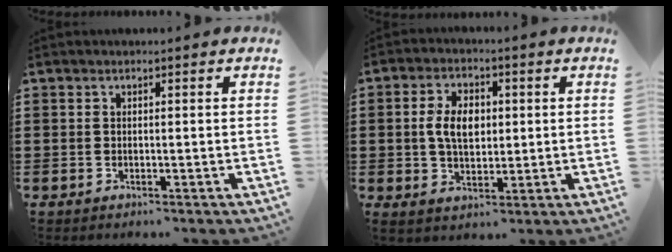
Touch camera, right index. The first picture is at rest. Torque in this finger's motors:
{"motor_torque": [1.28, 0.86, 0.56, 0.19]}